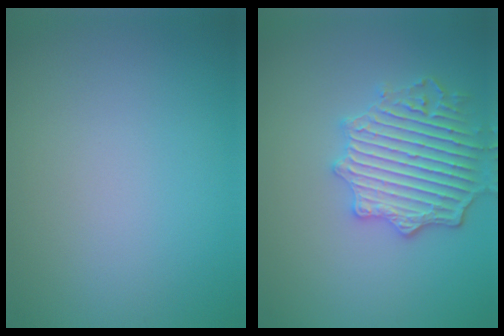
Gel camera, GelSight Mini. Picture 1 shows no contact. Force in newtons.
{"total": 5.1, "press": 4.6, "slide": 2.3}